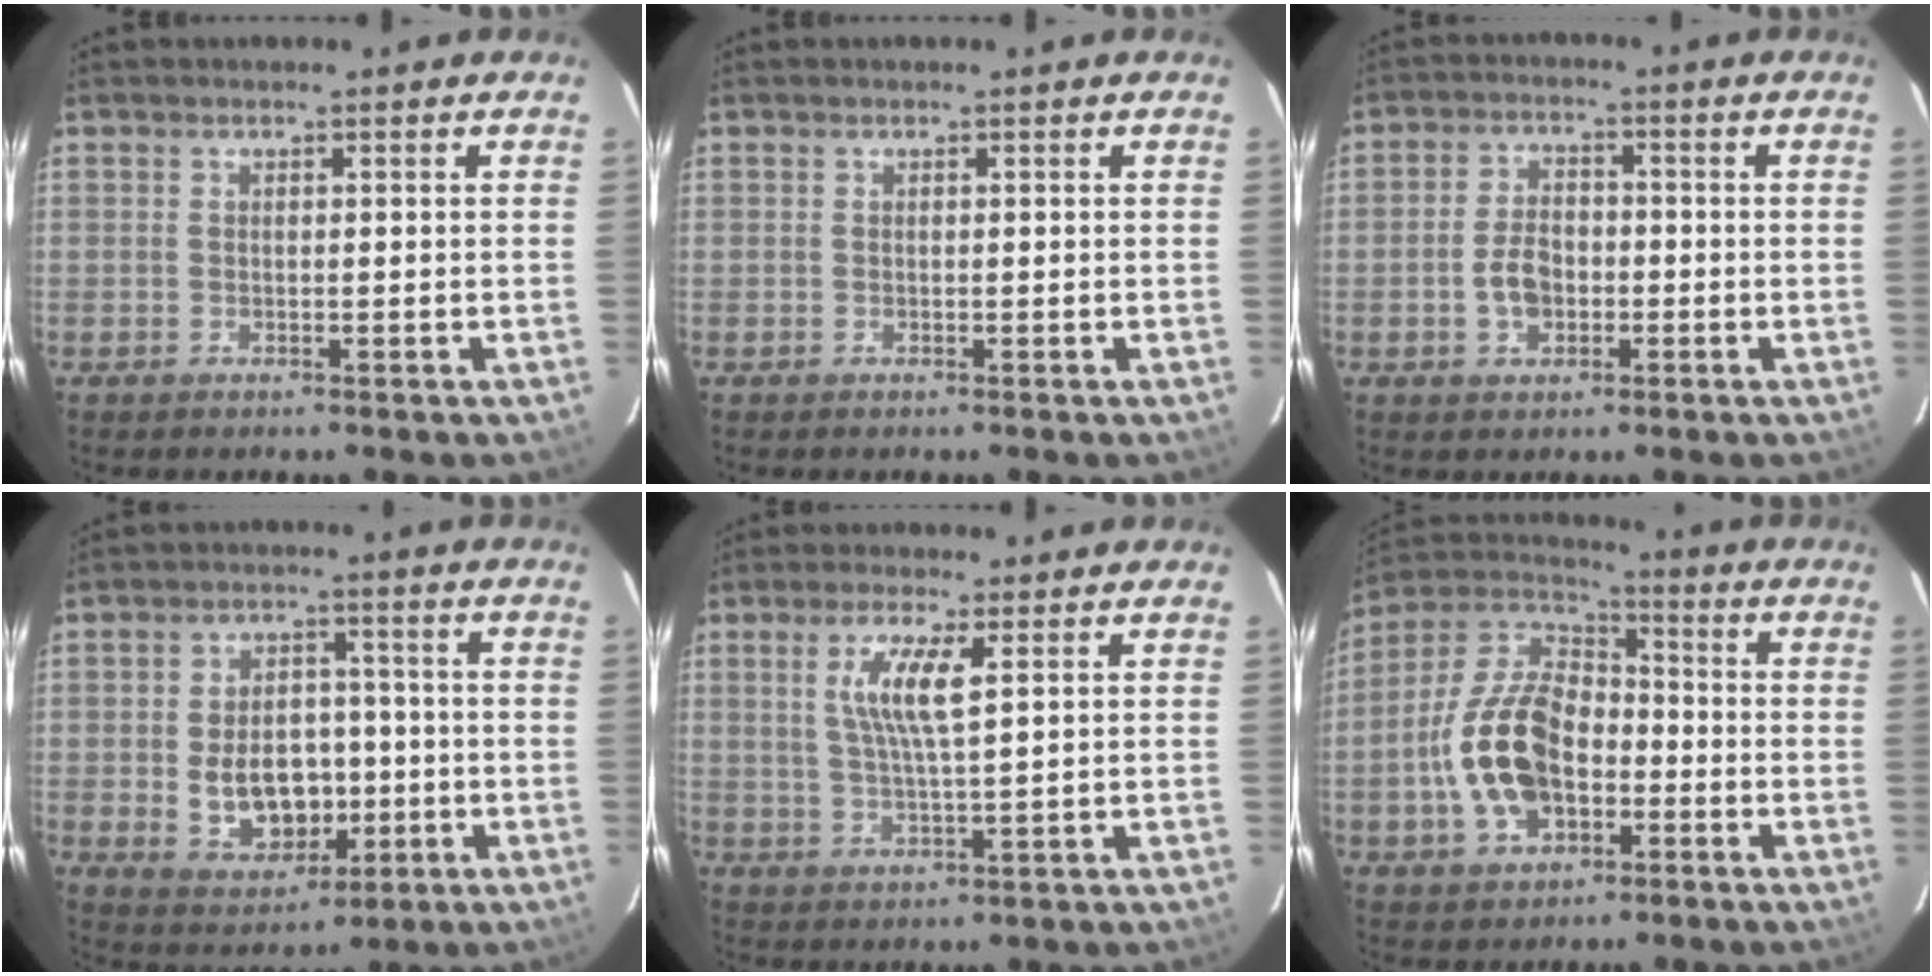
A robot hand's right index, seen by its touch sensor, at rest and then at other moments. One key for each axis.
{"total": 0.0}
{"total": 5.8, "fx": -1.5, "fy": 4.0, "fz": 4.0, "tx": -0.082, "ty": 0.011, "tz": -0.022}
{"total": 11.0, "fx": -1.9, "fy": 7.7, "fz": 7.6, "tx": -0.157, "ty": 0.006, "tz": -0.009}
{"total": 6.8, "fx": 2.2, "fy": 0.7, "fz": 6.4, "tx": -0.125, "ty": -0.003, "tz": 0.043}
{"total": 16.0, "fx": -4.1, "fy": 10.0, "fz": 11.7, "tx": -0.247, "ty": 0.019, "tz": -0.067}